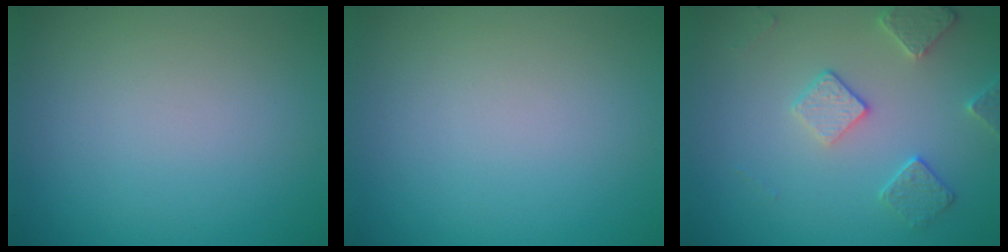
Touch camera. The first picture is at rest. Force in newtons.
{"total": 0.0}
{"total": 2.8, "press": 2.7, "slide": 0.7}